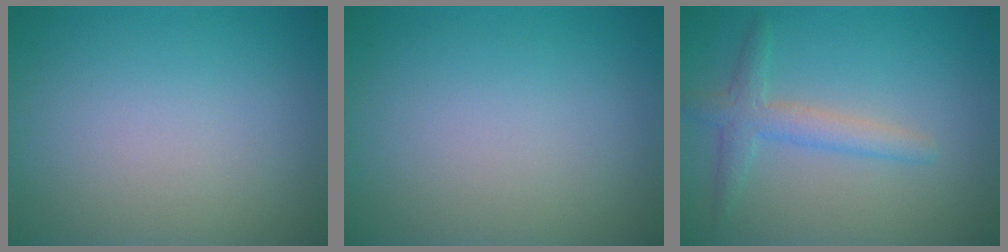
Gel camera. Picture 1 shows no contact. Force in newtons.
{"total": 0.0}
{"total": 2.3, "press": 2.3, "slide": 0.0}